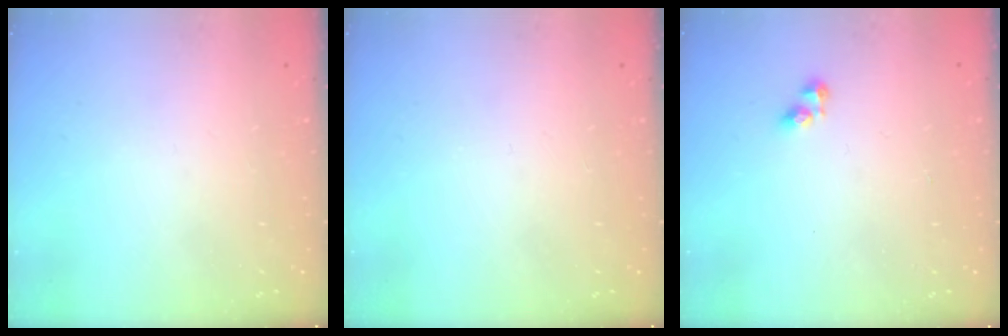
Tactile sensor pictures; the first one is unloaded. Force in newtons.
{"total": 0.0}
{"total": 2.8, "press": 2.8, "slide": 0.4}